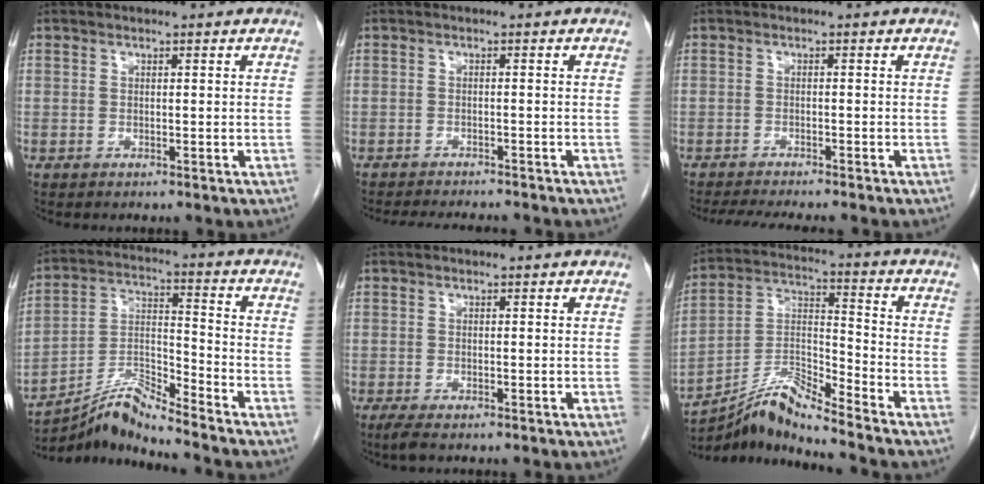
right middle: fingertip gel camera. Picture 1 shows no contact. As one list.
[{"total": 8.5, "force": [-7.9, 1.1, 3.0], "torque": [-0.046, -0.011, -0.105]}, {"total": 8.2, "force": [-7.2, 0.6, 3.8], "torque": [-0.055, -0.016, -0.106]}, {"total": 9.4, "force": [-8.9, -1.9, 2.3], "torque": [-0.054, 0.012, -0.164]}, {"total": 1.6, "force": [-1.1, 0.2, 1.1], "torque": [-0.030, -0.009, -0.022]}, {"total": 10.2, "force": [-9.6, -1.8, 3.2], "torque": [-0.069, 0.016, -0.177]}]